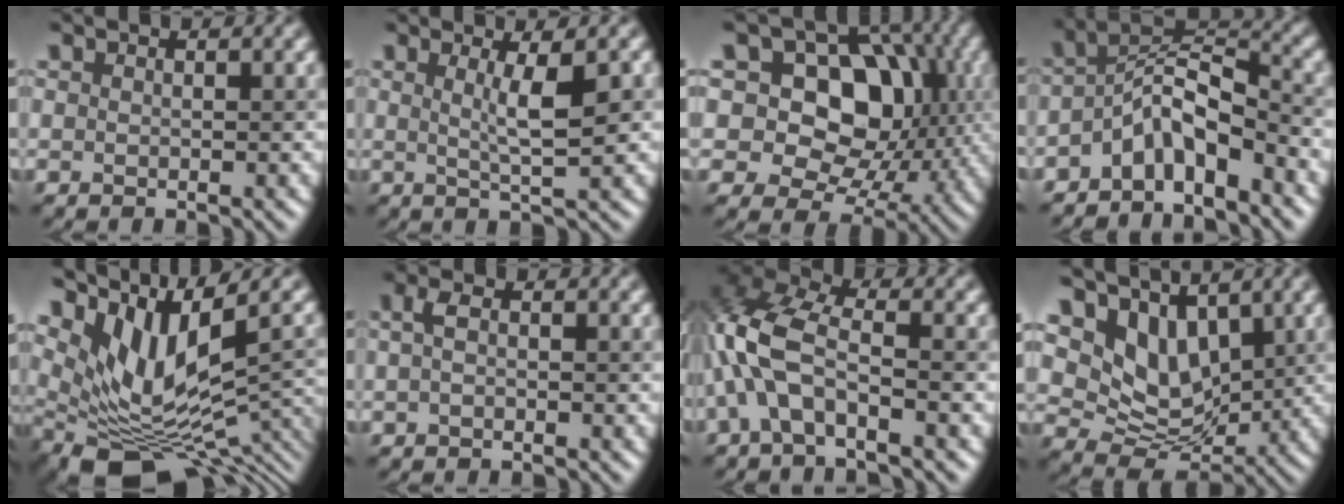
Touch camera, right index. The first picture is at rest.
{"total": 3.3, "force": [0.6, 0.5, 3.2], "torque": [-0.051, -0.008, 0.015]}
{"total": 12.2, "force": [2.3, 9.2, 7.6], "torque": [-0.100, 0.026, 0.031]}
{"total": 4.7, "force": [-3.2, 1.6, 3.2], "torque": [-0.061, 0.009, -0.065]}
{"total": 9.3, "force": [2.6, 4.7, 7.6], "torque": [-0.141, -0.007, 0.069]}
{"total": 0.8, "force": [-0.1, 0.3, 0.8], "torque": [-0.024, 0.001, -0.001]}
{"total": 5.8, "force": [-1.7, 2.6, 4.9], "torque": [-0.125, 0.016, -0.039]}
{"total": 5.4, "force": [2.9, 3.8, 2.7], "torque": [-0.061, -0.018, 0.051]}